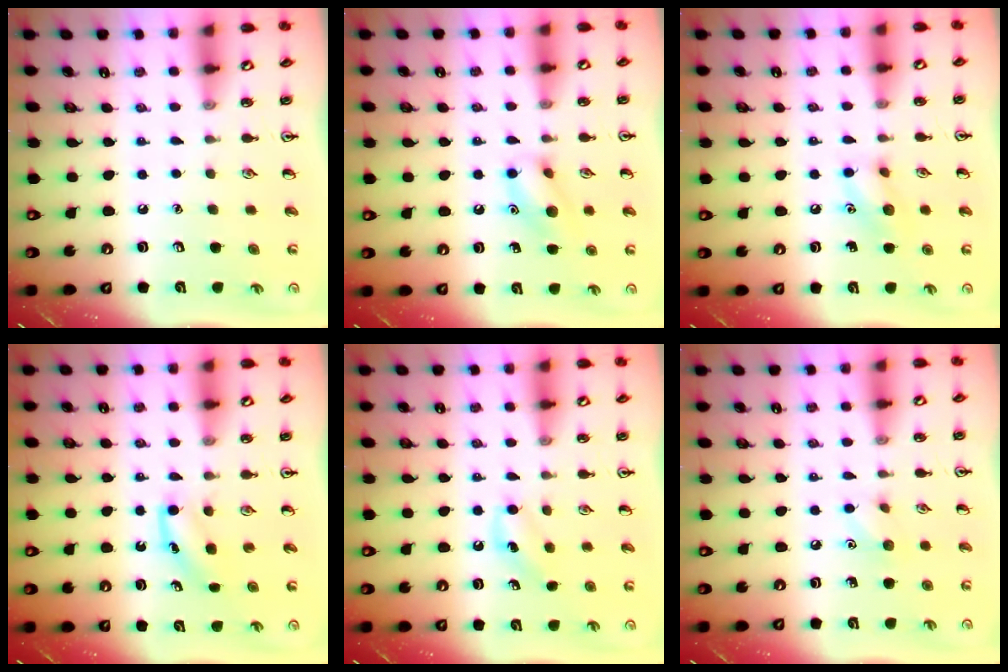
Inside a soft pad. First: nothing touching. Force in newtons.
{"total": 10.3, "press": 10.2, "slide": 1.6}
{"total": 8.5, "press": 8.4, "slide": 1.0}
{"total": 3.8, "press": 3.5, "slide": 1.3}
{"total": 6.7, "press": 6.5, "slide": 1.7}
{"total": 5.2, "press": 5.0, "slide": 1.7}